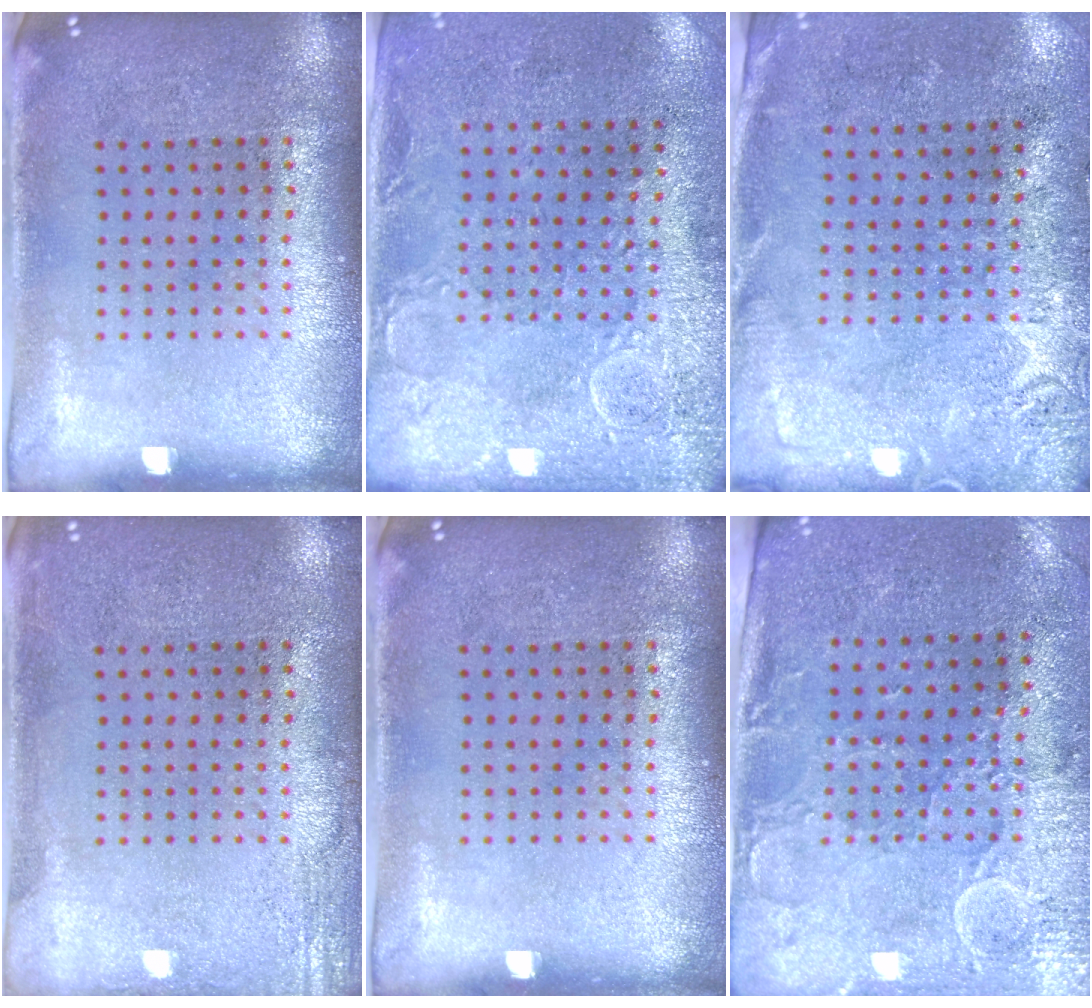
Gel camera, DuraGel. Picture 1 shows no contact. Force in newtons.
{"total": 2.9, "press": 2.3, "slide": 1.8}
{"total": 2.8, "press": 2.3, "slide": 1.5}
{"total": 2.2, "press": 2.2, "slide": 0.4}
{"total": 0.0}
{"total": 2.9, "press": 2.6, "slide": 1.3}